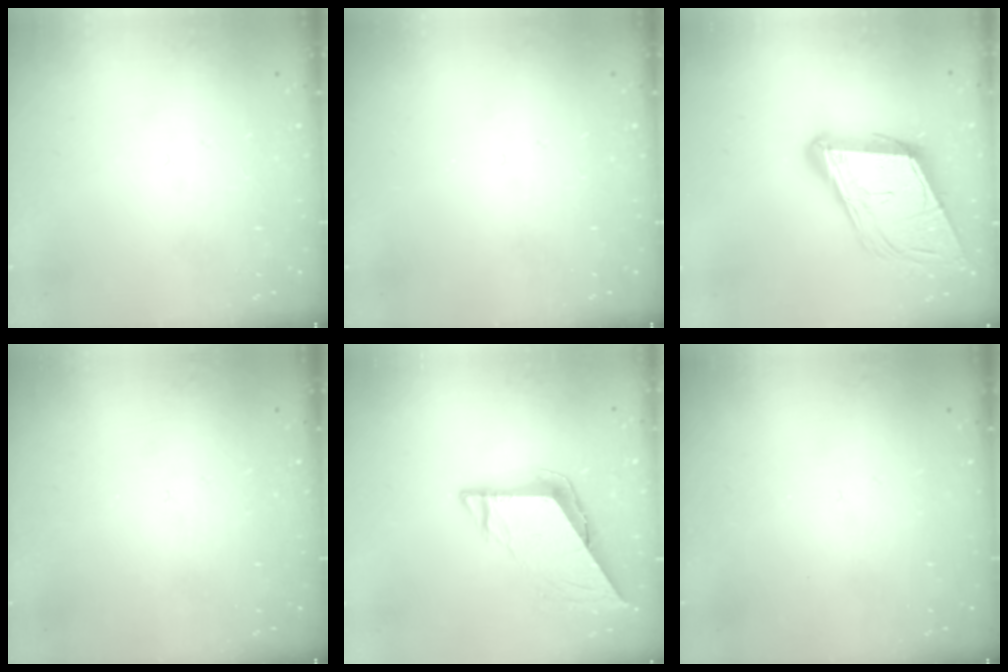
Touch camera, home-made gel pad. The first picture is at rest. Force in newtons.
{"total": 0.0}
{"total": 16.6, "press": 16.1, "slide": 4.0}
{"total": 0.0}
{"total": 7.8, "press": 7.8, "slide": 0.4}
{"total": 0.0}